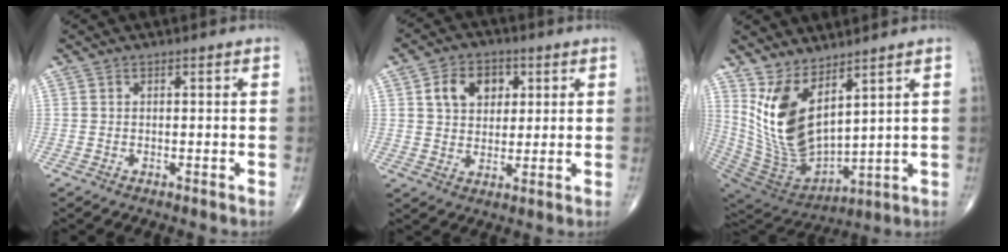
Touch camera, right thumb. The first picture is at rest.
{"total": 8.7, "force": [2.9, 6.3, 5.2], "torque": [-0.055, -0.004, 0.048]}
{"total": 14.9, "force": [7.0, 6.7, 11.4], "torque": [-0.201, -0.061, 0.163]}